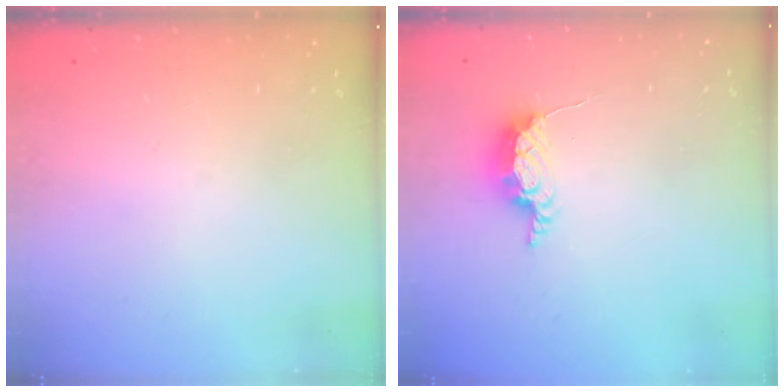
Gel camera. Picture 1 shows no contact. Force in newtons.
{"total": 7.1, "press": 7.1, "slide": 0.5}